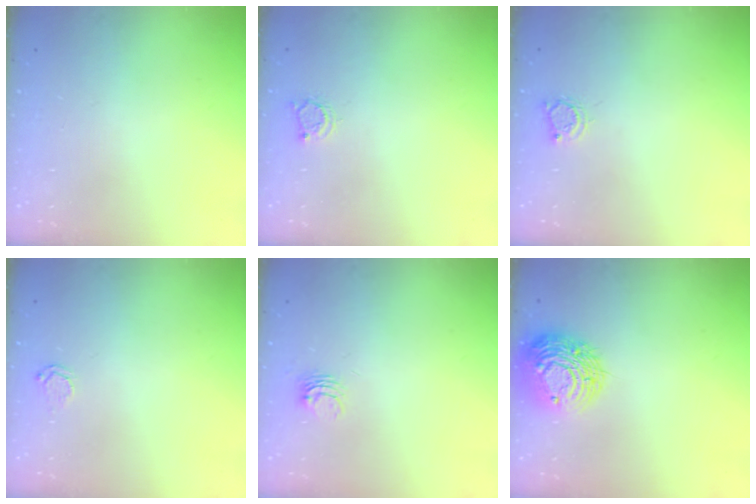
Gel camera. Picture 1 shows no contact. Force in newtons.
{"total": 2.8, "press": 2.8, "slide": 0.3}
{"total": 2.9, "press": 2.8, "slide": 0.4}
{"total": 2.9, "press": 2.9, "slide": 0.3}
{"total": 4.0, "press": 3.9, "slide": 0.3}
{"total": 13.8, "press": 13.7, "slide": 1.2}